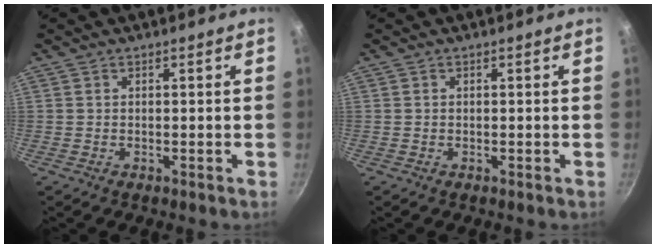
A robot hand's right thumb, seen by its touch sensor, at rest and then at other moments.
{"total": 0.0}